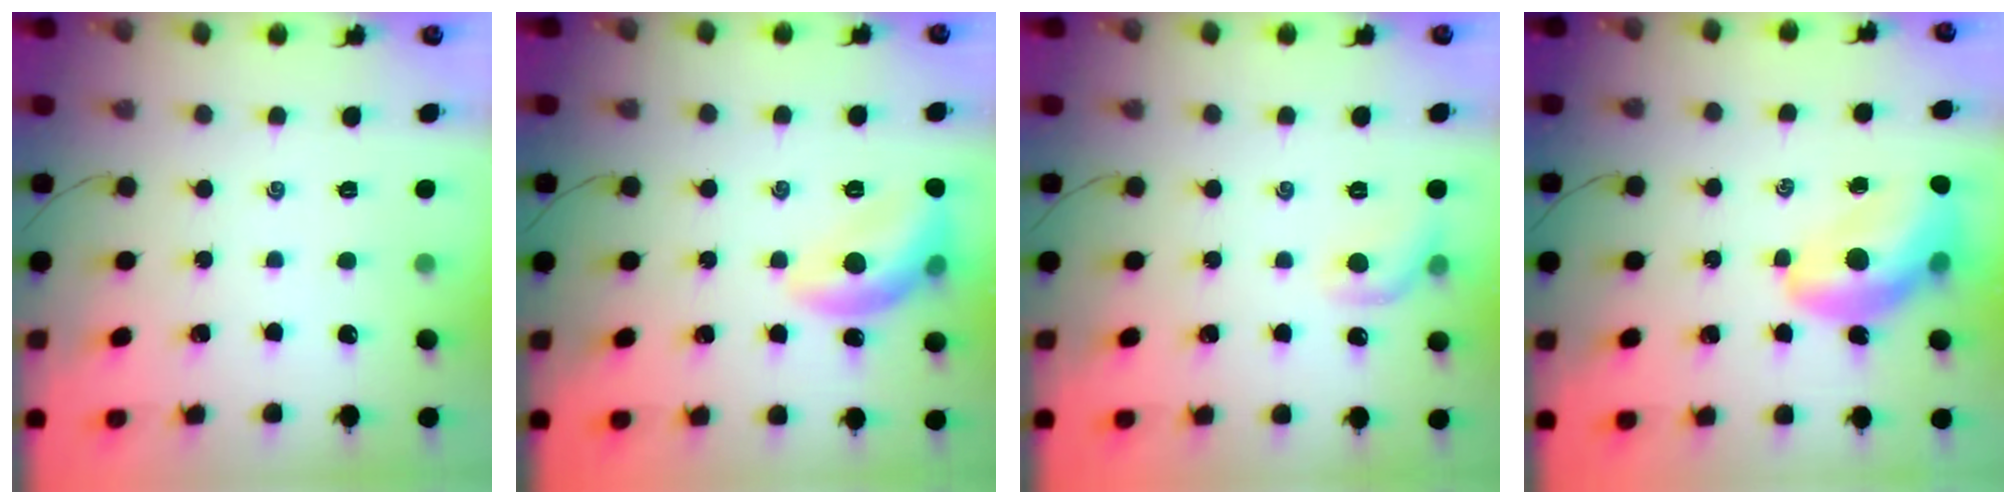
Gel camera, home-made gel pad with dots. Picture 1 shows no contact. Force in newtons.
{"total": 12.2, "press": 12.2, "slide": 1.0}
{"total": 7.4, "press": 7.3, "slide": 1.0}
{"total": 12.5, "press": 11.9, "slide": 3.7}